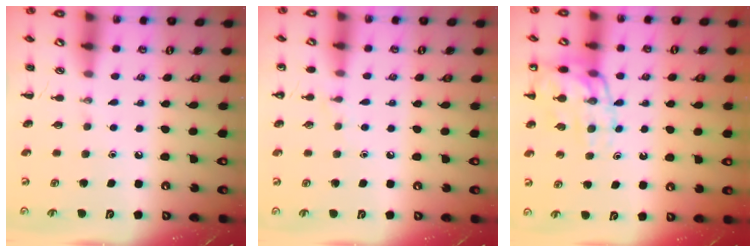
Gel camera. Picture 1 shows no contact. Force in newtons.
{"total": 4.2, "press": 4.0, "slide": 1.3}
{"total": 14.0, "press": 13.8, "slide": 2.4}